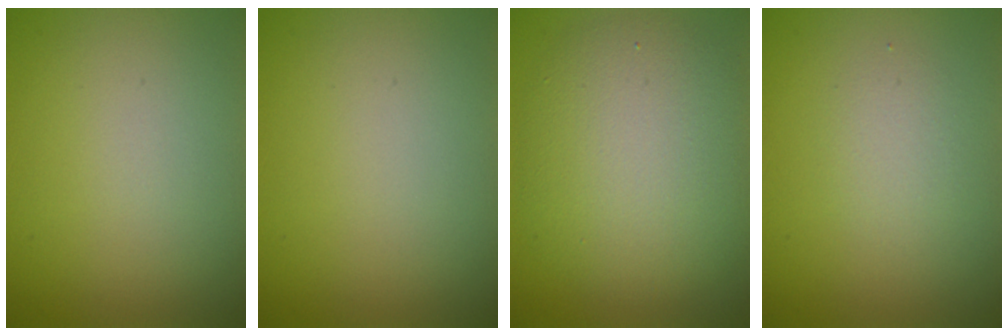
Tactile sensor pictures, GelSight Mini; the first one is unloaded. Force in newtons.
{"total": 0.0}
{"total": 7.8, "press": 7.8, "slide": 0.6}
{"total": 1.6, "press": 1.6, "slide": 0.3}